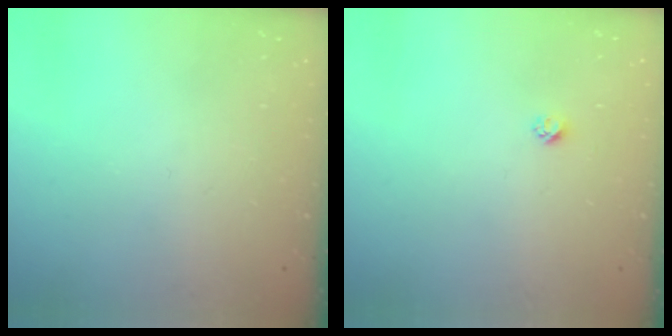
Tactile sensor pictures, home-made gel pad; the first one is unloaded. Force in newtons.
{"total": 2.3, "press": 2.3, "slide": 0.2}